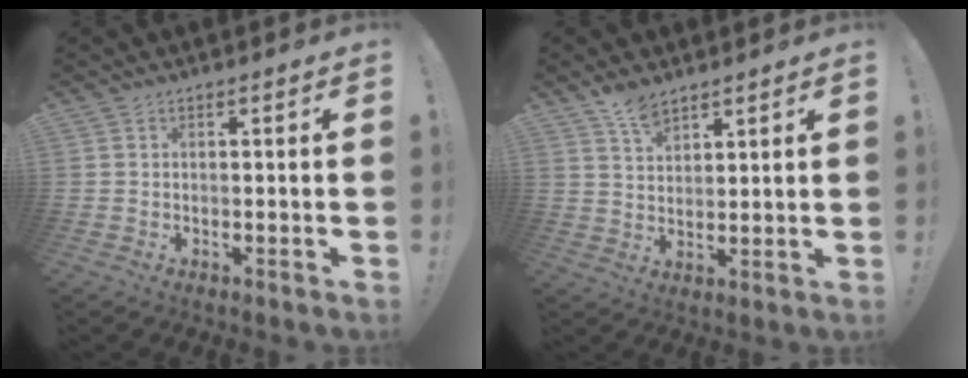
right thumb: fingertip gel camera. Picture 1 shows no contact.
{"total": 6.0, "force": [4.9, 2.6, 2.3], "torque": [-0.040, -0.028, 0.090]}